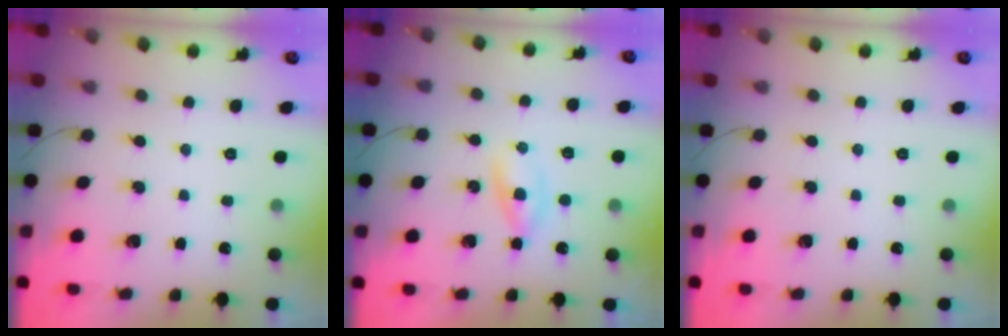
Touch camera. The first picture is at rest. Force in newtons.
{"total": 3.2, "press": 3.0, "slide": 1.3}
{"total": 0.0}